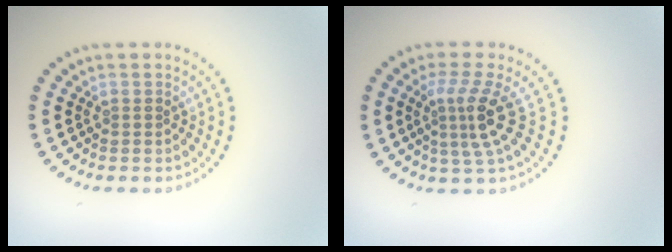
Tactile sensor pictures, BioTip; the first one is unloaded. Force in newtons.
{"total": 3.7, "press": 2.6, "slide": 2.6}